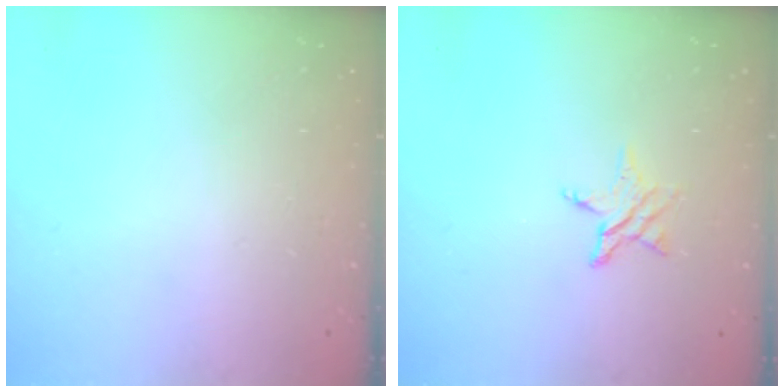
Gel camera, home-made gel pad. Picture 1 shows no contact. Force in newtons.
{"total": 3.9, "press": 3.9, "slide": 0.4}